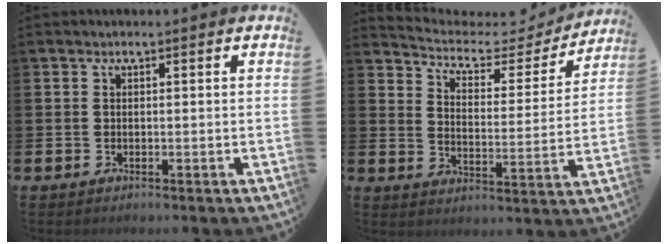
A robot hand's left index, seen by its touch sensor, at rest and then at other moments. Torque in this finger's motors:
{"motor_torque": [0.96, -1.18, 0.15, -0.02]}